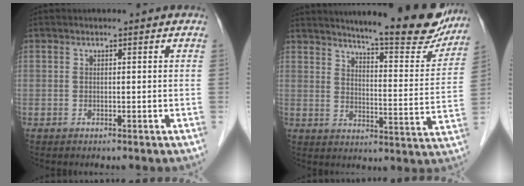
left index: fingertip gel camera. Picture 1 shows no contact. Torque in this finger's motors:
{"motor_torque": [0.53, -0.54, 0.39, 0.07]}